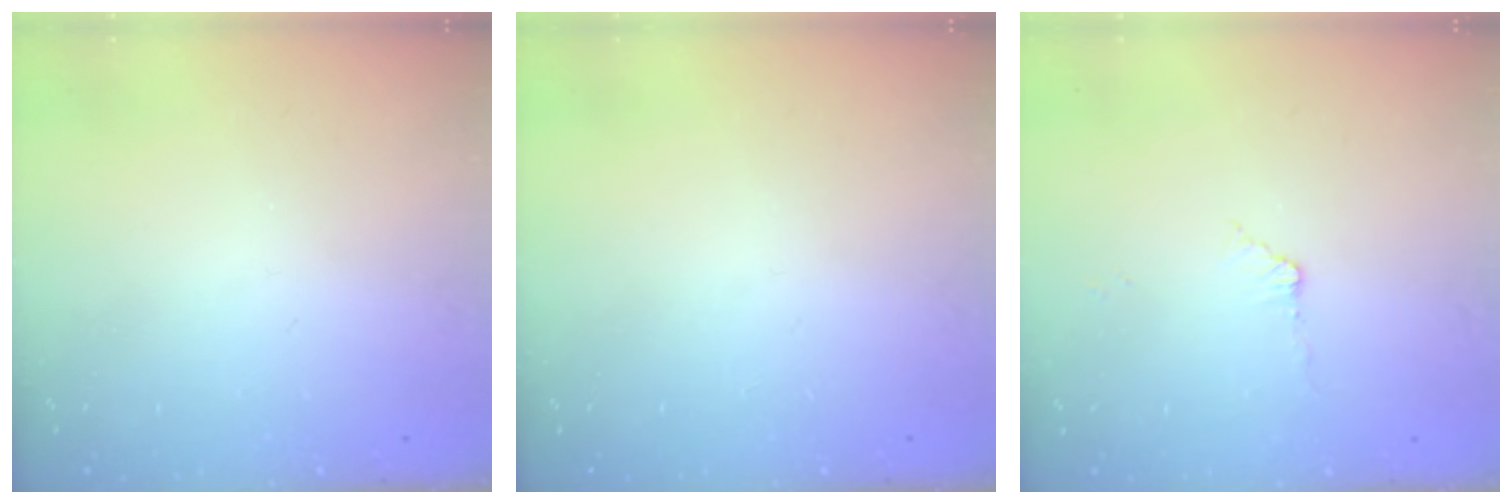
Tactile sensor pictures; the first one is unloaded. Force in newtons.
{"total": 0.0}
{"total": 3.0, "press": 3.0, "slide": 0.4}